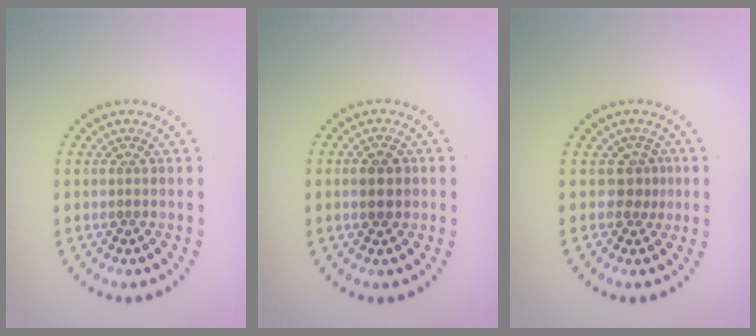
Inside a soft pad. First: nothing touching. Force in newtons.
{"total": 2.3, "press": 2.3, "slide": 0.2}
{"total": 1.8, "press": 1.3, "slide": 1.3}